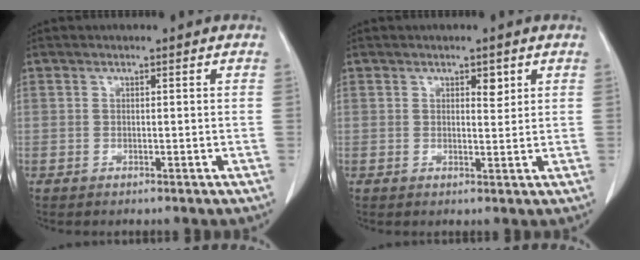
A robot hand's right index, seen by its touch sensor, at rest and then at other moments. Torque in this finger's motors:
{"motor_torque": [0.07, 0.05, -0.05, 0.00]}